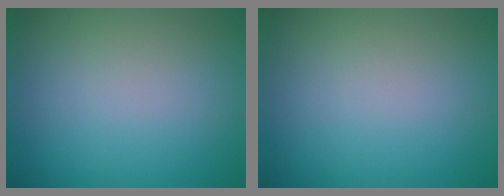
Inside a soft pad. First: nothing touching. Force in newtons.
{"total": 0.0}